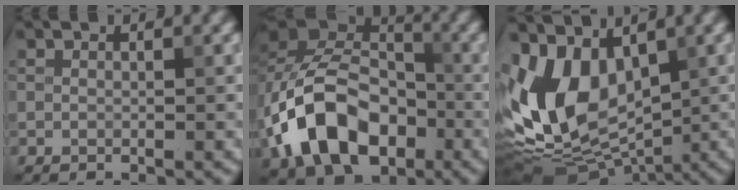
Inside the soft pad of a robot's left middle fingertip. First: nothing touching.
{"total": 11.8, "force": [-4.0, 7.9, 7.9], "torque": [-0.148, 0.008, -0.083]}
{"total": 12.0, "force": [0.3, 8.0, 9.0], "torque": [-0.181, -0.004, 0.001]}